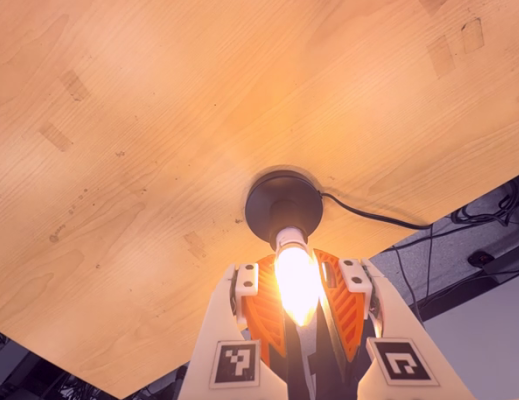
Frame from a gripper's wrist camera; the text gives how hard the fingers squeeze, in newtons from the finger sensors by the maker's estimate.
{"total": 15.3, "left": 13.2, "right": 17.3}